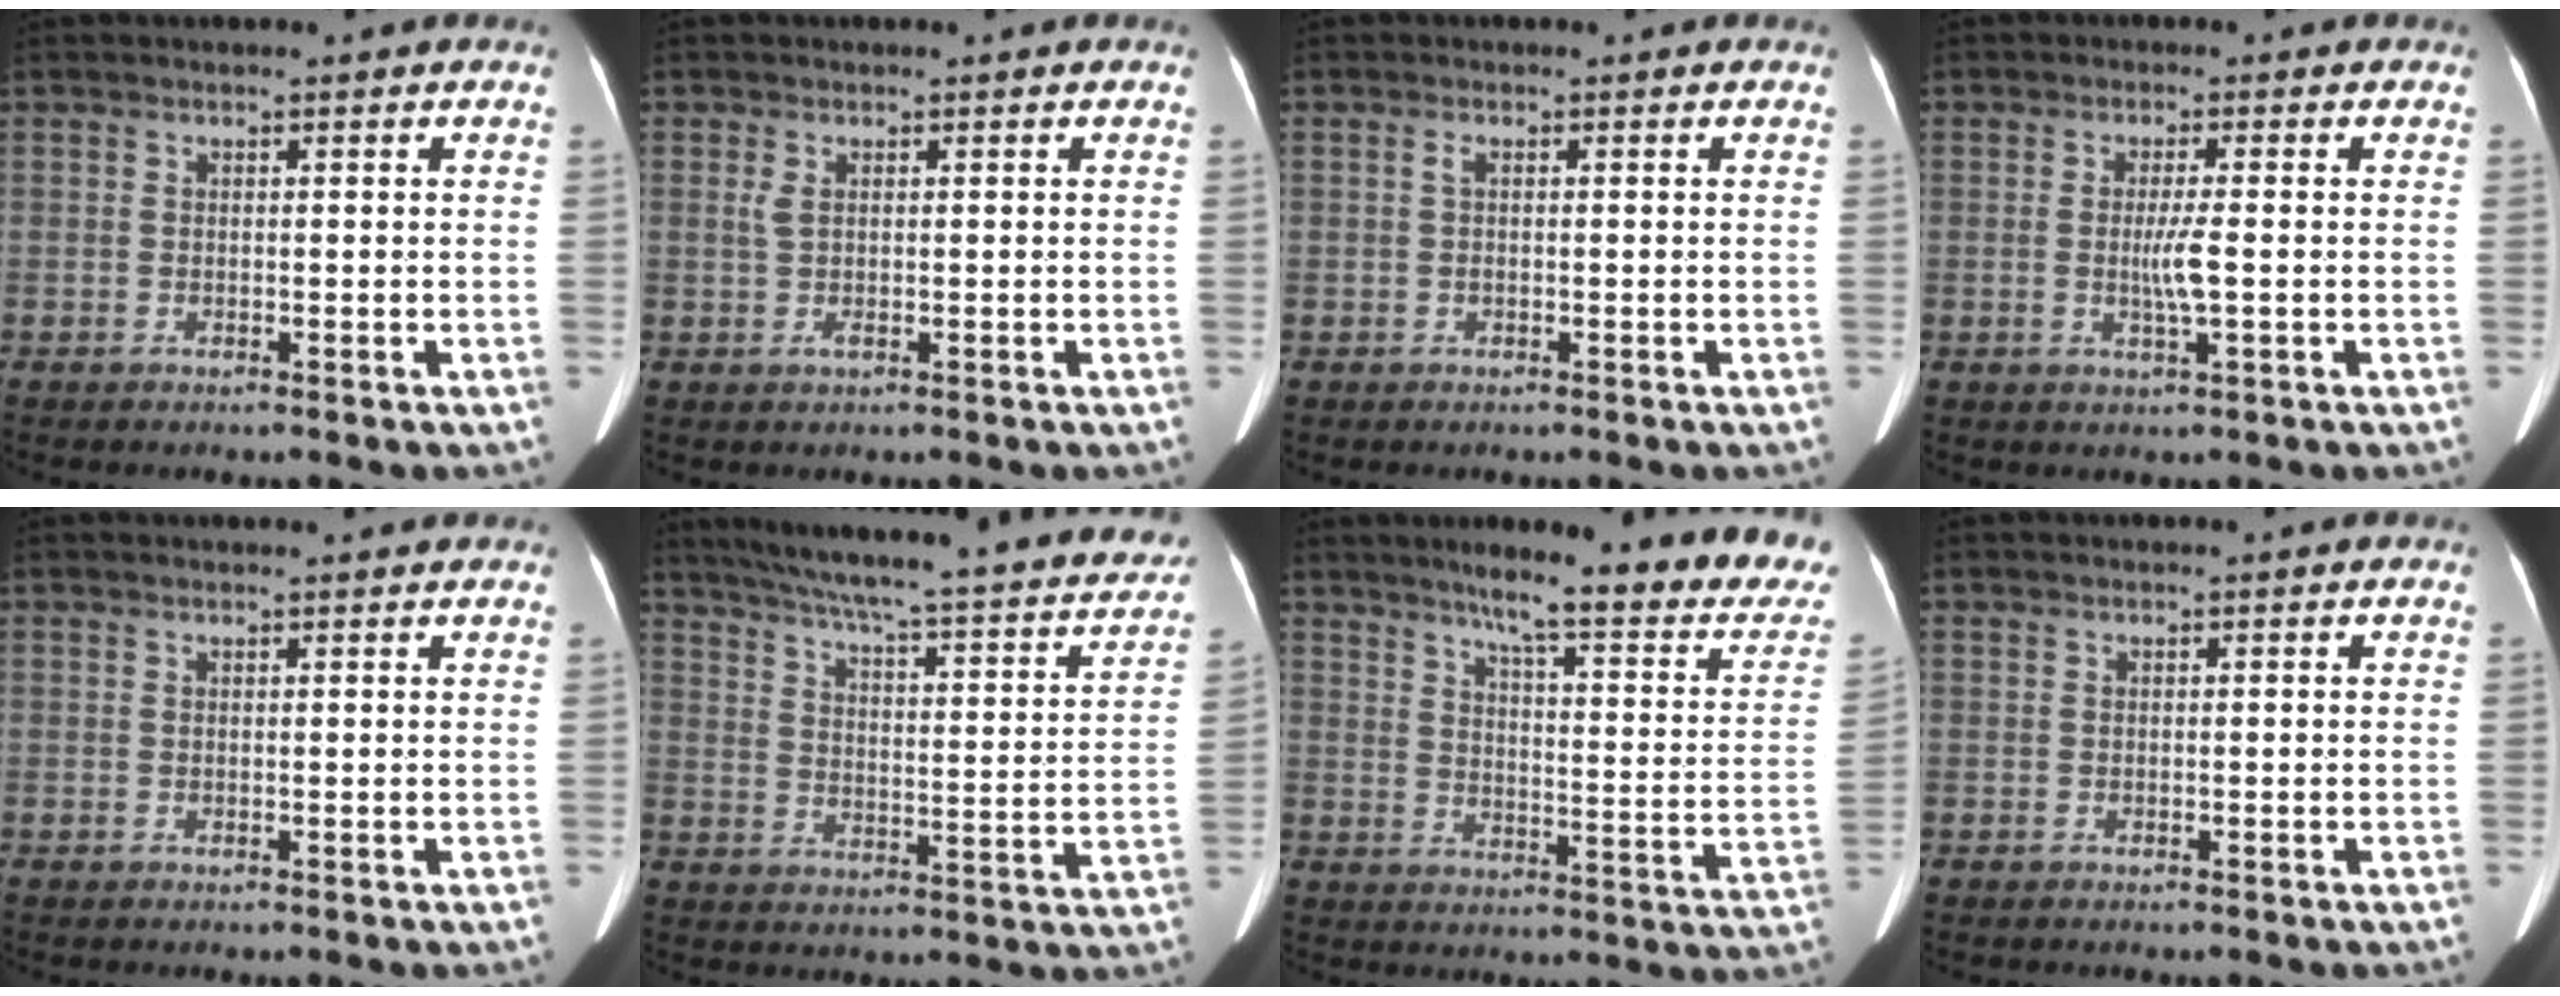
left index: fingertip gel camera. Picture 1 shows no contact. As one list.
[{"total": 1.5, "force": [0.3, 0.5, 1.4], "torque": [-0.035, -0.003, 0.009]}, {"total": 0.7, "force": [0.1, 0.3, 0.7], "torque": [-0.014, 0.001, 0.004]}, {"total": 3.5, "force": [-0.4, -0.2, 3.5], "torque": [-0.071, -0.007, -0.006]}, {"total": 2.4, "force": [2.3, 0.0, 0.6], "torque": [-0.009, 0.014, 0.027]}, {"total": 29.1, "force": [25.0, 3.9, 14.5], "torque": [-0.221, -0.037, 0.309]}, {"total": 22.3, "force": [18.7, 1.7, 12.0], "torque": [-0.153, -0.059, 0.230]}, {"total": 0.0}]